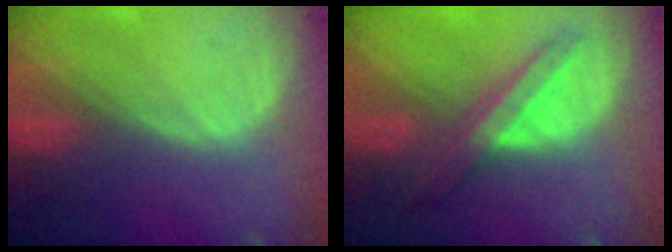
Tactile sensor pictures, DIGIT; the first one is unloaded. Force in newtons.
{"total": 6.9, "press": 6.3, "slide": 2.9}